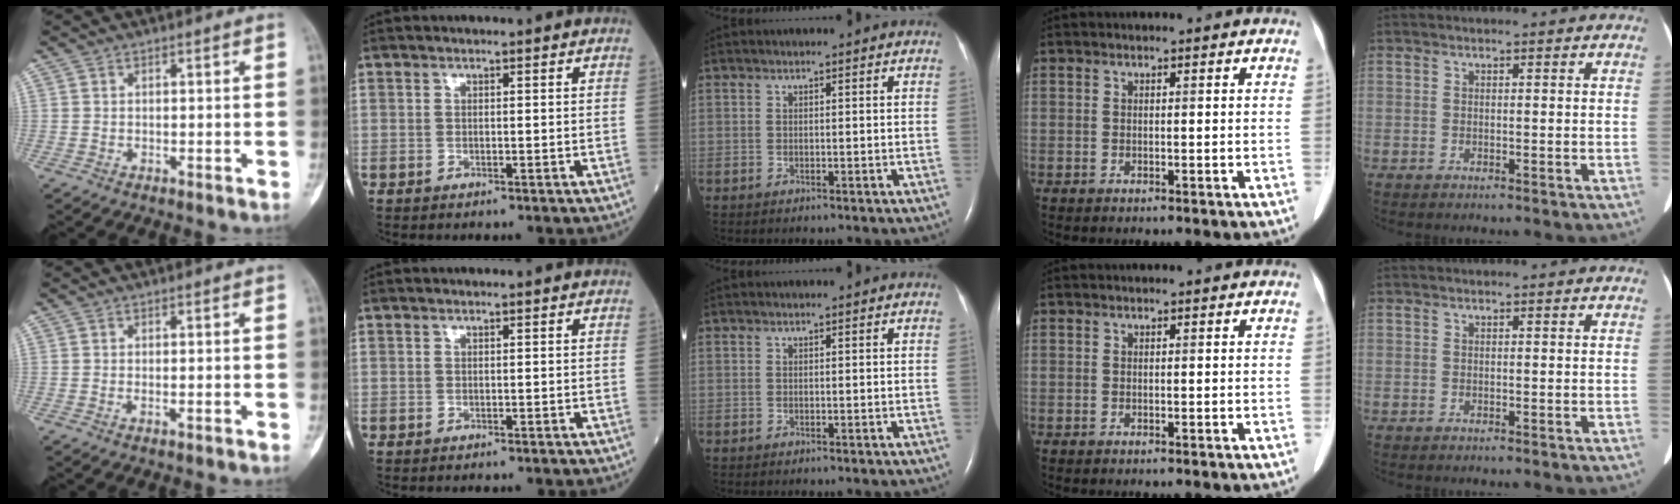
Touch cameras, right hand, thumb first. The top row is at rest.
{"thumb": {"total": 0.8, "force": [-0.3, 0.2, 0.7], "torque": [-0.015, 0.003, -0.004]}, "index": {"total": 0.7, "force": [-0.6, 0.0, 0.2], "torque": [-0.001, 0.000, -0.012]}}